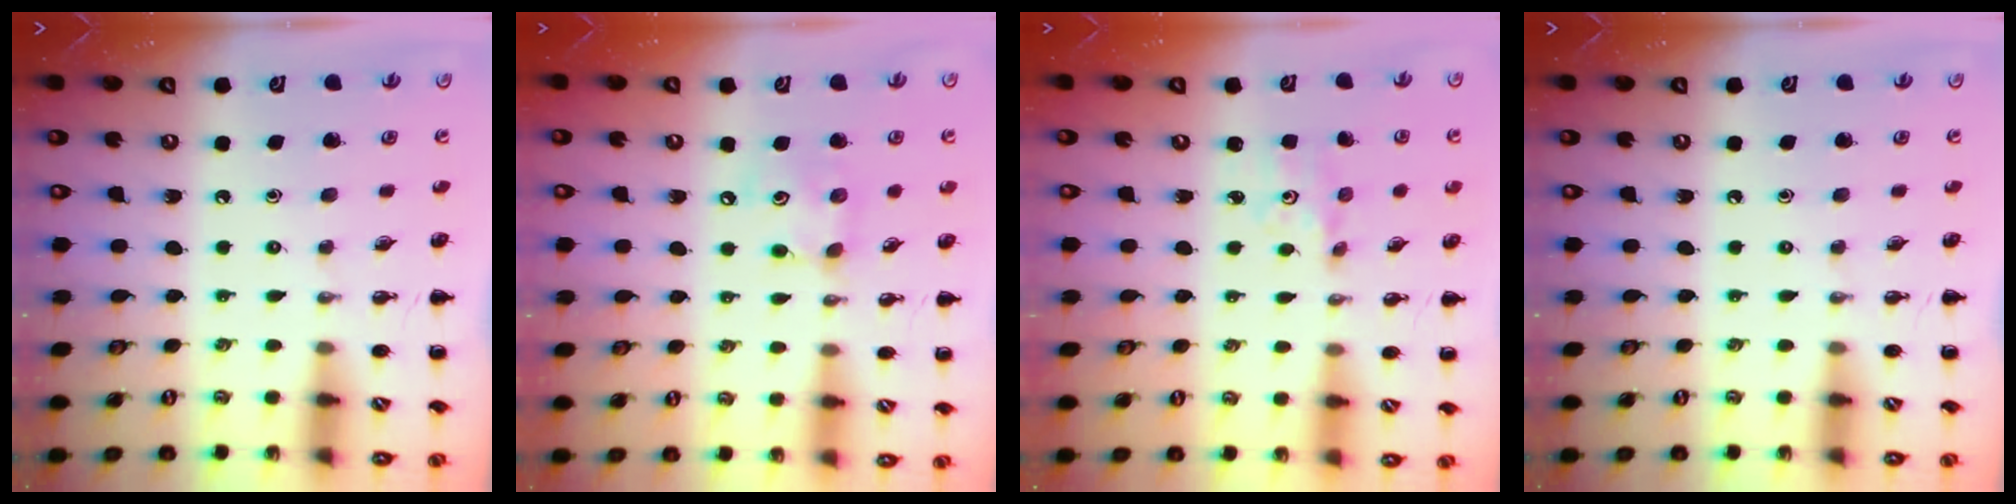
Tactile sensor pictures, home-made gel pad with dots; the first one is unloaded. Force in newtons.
{"total": 6.4, "press": 6.4, "slide": 0.8}
{"total": 2.0, "press": 1.9, "slide": 0.7}
{"total": 0.0}